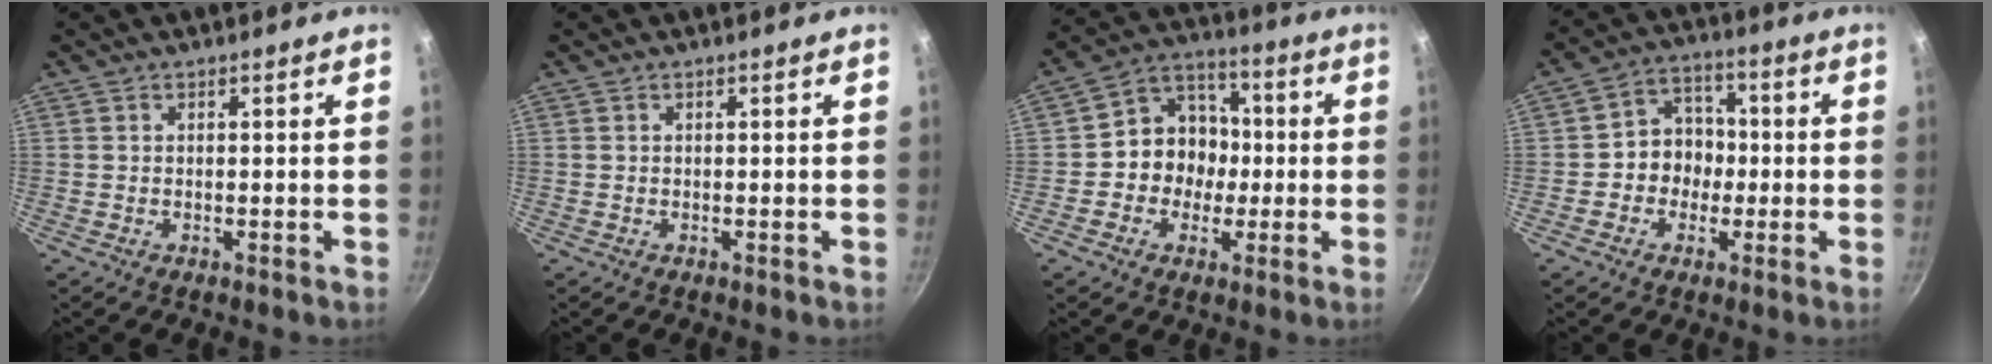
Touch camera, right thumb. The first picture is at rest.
{"total": 0.0}
{"total": 10.7, "force": [-1.2, 9.5, 4.8], "torque": [-0.027, 0.030, -0.038]}
{"total": 6.3, "force": [-1.3, 5.5, 2.9], "torque": [-0.002, 0.026, -0.032]}